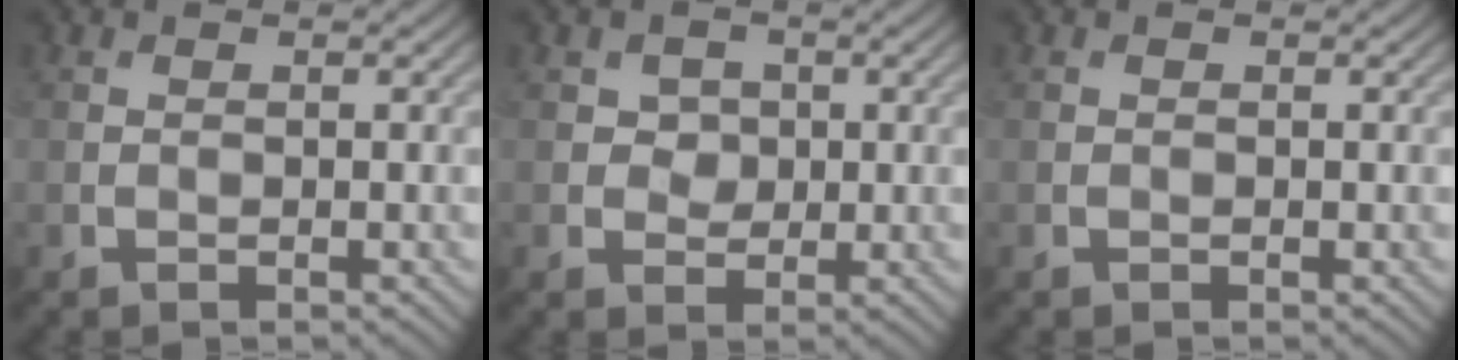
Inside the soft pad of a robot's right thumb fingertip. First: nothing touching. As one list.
[{"total": 2.4, "force": [0.6, 2.2, 1.0], "torque": [-0.022, -0.006, 0.003]}, {"total": 0.0}]